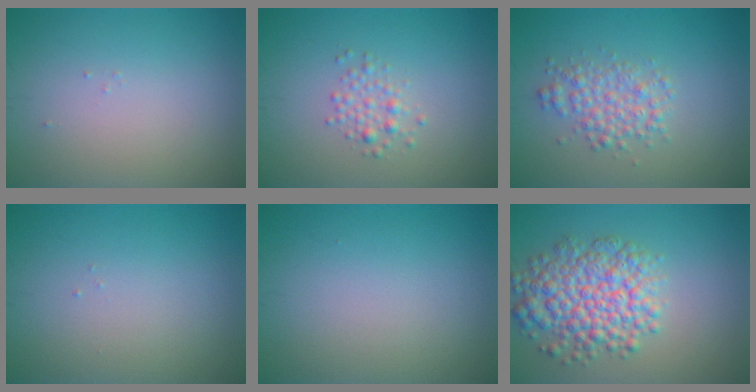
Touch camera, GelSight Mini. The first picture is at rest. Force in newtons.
{"total": 1.7, "press": 1.7, "slide": 0.1}
{"total": 3.0, "press": 3.0, "slide": 0.1}
{"total": 0.0}
{"total": 0.0}
{"total": 6.9, "press": 6.9, "slide": 0.3}